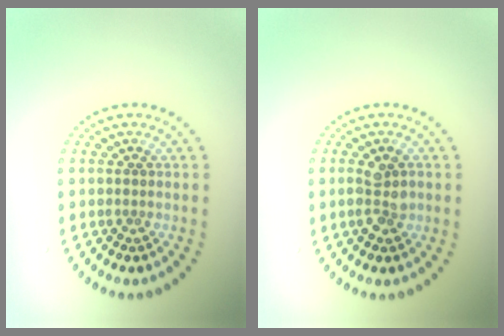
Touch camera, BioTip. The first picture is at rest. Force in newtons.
{"total": 2.5, "press": 2.5, "slide": 0.1}